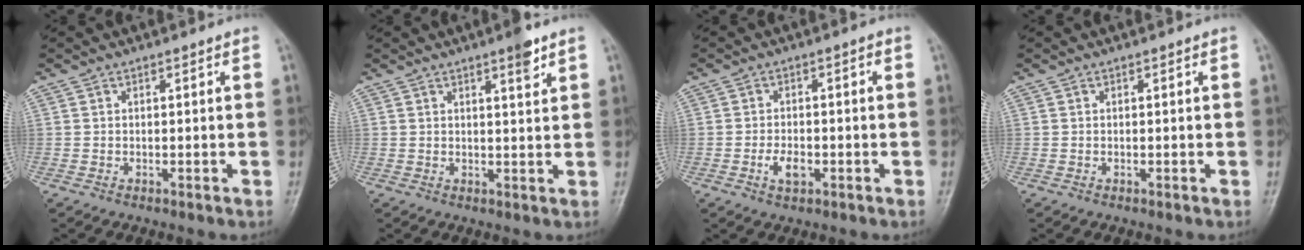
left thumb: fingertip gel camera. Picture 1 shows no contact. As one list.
[{"total": 3.6, "force": [2.4, 0.8, 2.6], "torque": [-0.030, -0.014, 0.034]}, {"total": 4.1, "force": [-1.5, 2.3, 3.0], "torque": [-0.047, 0.011, -0.028]}, {"total": 0.0}]